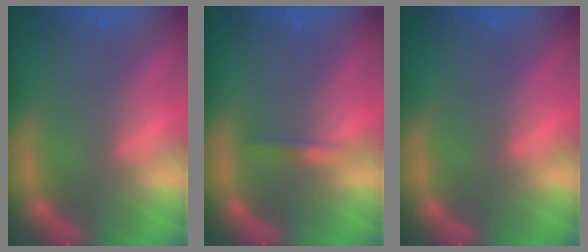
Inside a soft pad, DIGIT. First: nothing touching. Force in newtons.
{"total": 0.9}
{"total": 0.0}